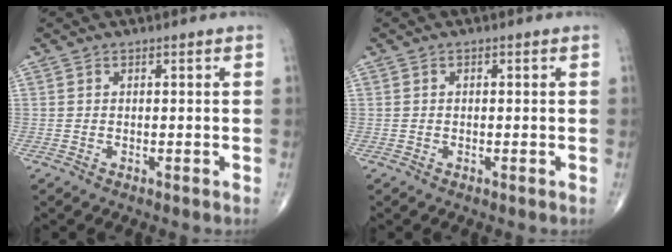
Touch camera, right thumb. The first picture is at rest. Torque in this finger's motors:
{"motor_torque": [-0.07, -0.23, -0.29, -0.22, -0.05]}